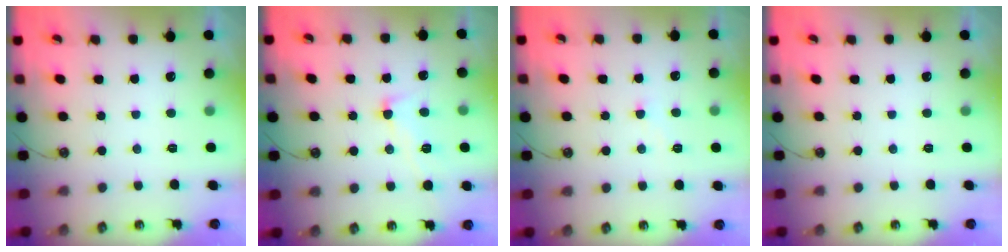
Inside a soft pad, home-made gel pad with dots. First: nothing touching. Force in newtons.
{"total": 2.9, "press": 2.9, "slide": 0.4}
{"total": 1.1, "press": 1.0, "slide": 0.4}
{"total": 0.0}